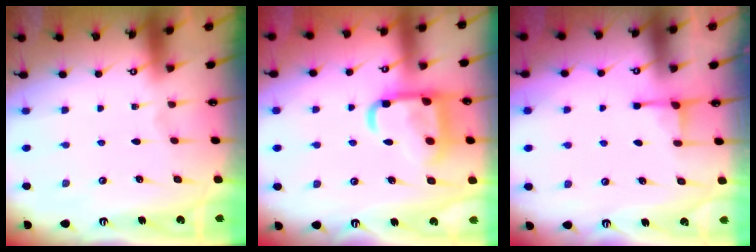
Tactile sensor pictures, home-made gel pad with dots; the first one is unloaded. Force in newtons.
{"total": 16.3, "press": 16.3, "slide": 1.6}
{"total": 2.5, "press": 2.5, "slide": 0.5}